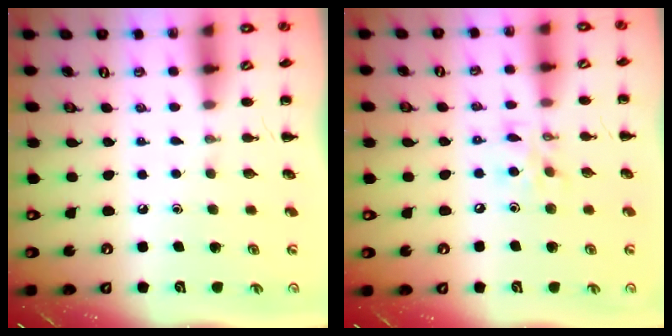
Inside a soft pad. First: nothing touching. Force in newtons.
{"total": 8.5, "press": 8.5, "slide": 0.8}